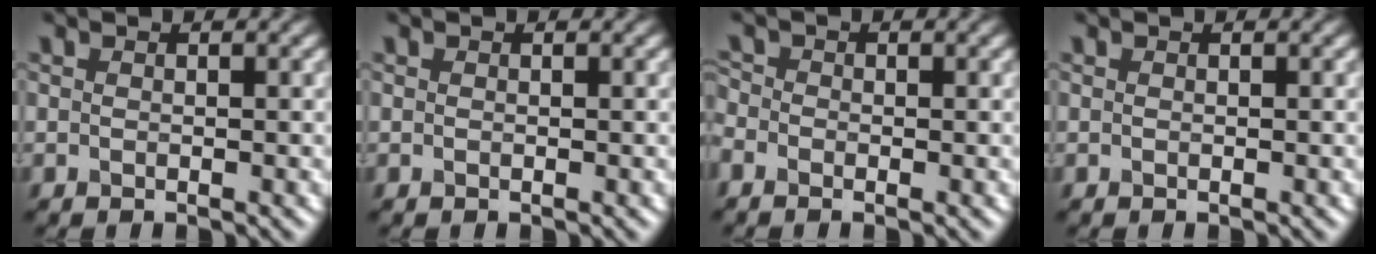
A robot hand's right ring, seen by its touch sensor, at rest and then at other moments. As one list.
[{"total": 0.0}, {"total": 1.2, "force": [-0.8, 0.8, 0.4], "torque": [-0.015, -0.004, -0.018]}, {"total": 0.0}]